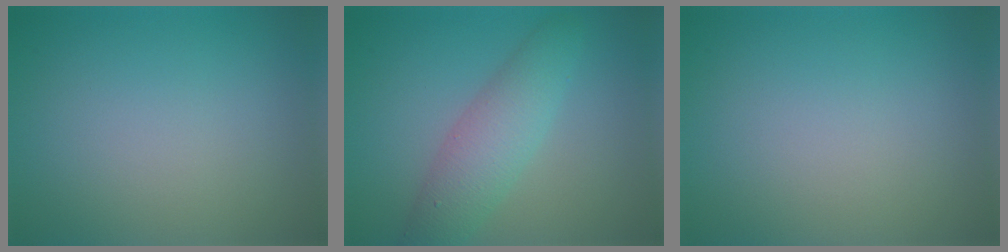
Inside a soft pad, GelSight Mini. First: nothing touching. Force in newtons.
{"total": 4.5, "press": 4.5, "slide": 0.1}
{"total": 0.0}